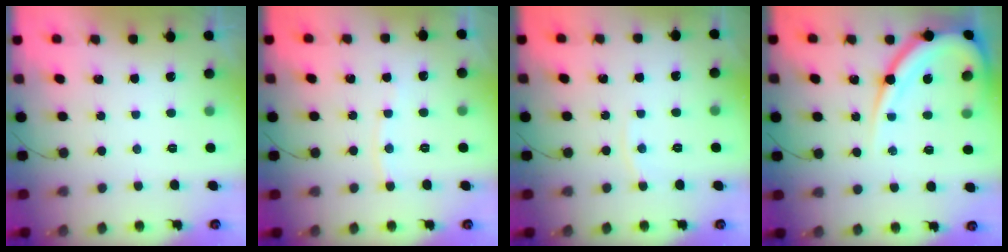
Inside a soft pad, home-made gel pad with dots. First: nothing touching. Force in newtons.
{"total": 5.1, "press": 5.1, "slide": 0.6}
{"total": 2.7, "press": 2.7, "slide": 0.3}
{"total": 14.5, "press": 14.4, "slide": 1.6}